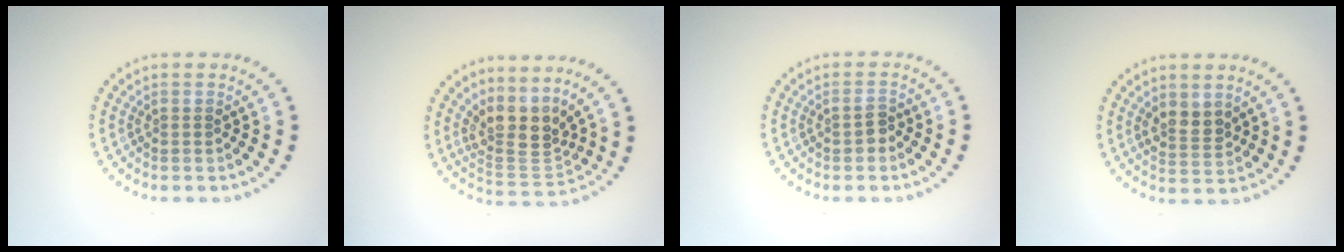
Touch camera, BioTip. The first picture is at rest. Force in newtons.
{"total": 3.8, "press": 2.8, "slide": 2.5}
{"total": 1.3, "press": 1.3, "slide": 0.4}
{"total": 2.5, "press": 2.3, "slide": 1.0}